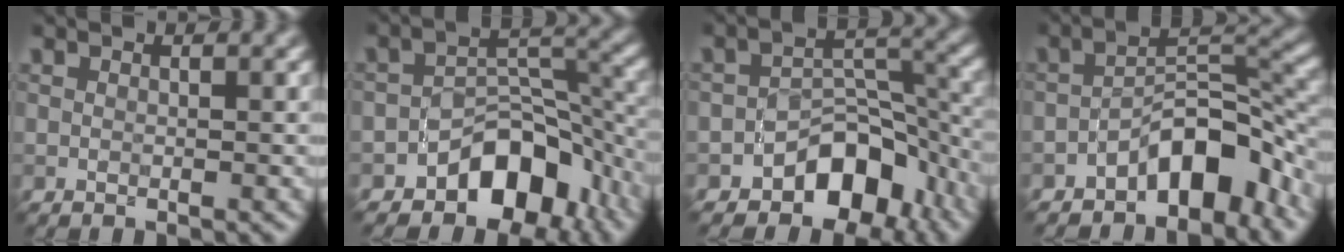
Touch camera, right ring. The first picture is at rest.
{"total": 7.4, "force": [-4.5, 4.5, 3.9], "torque": [-0.032, 0.000, -0.074]}
{"total": 6.6, "force": [-4.2, 4.0, 3.2], "torque": [-0.022, 0.002, -0.068]}
{"total": 6.6, "force": [-4.0, 2.8, 4.5], "torque": [-0.050, 0.016, -0.074]}